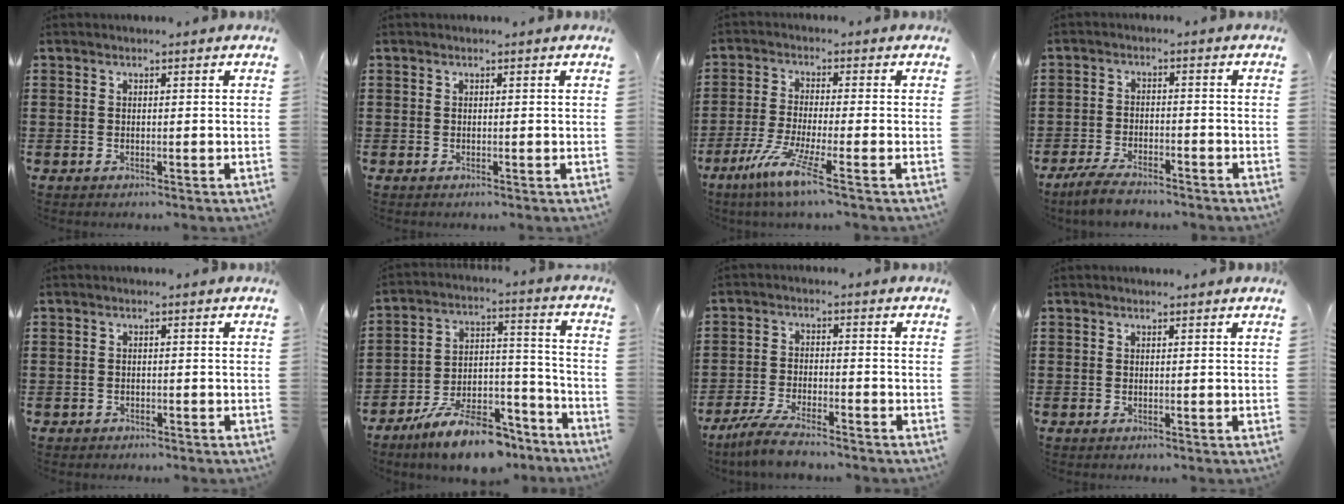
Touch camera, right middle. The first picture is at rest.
{"total": 0.0}
{"total": 6.9, "force": [-4.2, -0.1, 5.5], "torque": [-0.124, -0.022, -0.080]}
{"total": 4.3, "force": [-3.8, 0.7, 1.7], "torque": [-0.045, -0.002, -0.078]}
{"total": 0.7, "force": [-0.7, 0.3, 0.0], "torque": [-0.002, 0.000, -0.015]}
{"total": 11.6, "force": [-9.8, 2.9, 5.5], "torque": [-0.095, 0.039, -0.184]}
{"total": 5.0, "force": [-4.4, 0.4, 2.4], "torque": [-0.062, -0.008, -0.088]}
{"total": 0.0}